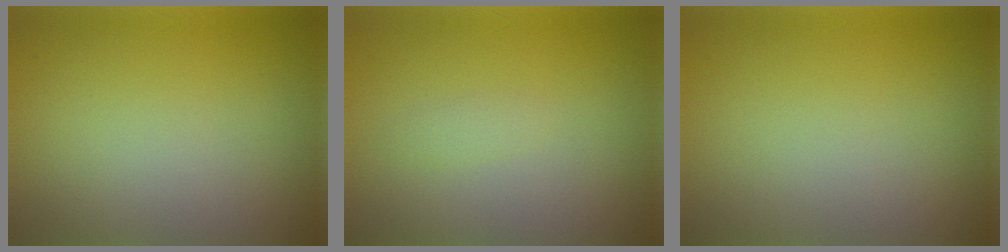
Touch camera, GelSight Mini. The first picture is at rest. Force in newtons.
{"total": 0.6, "press": 0.6, "slide": 0.0}
{"total": 0.0}